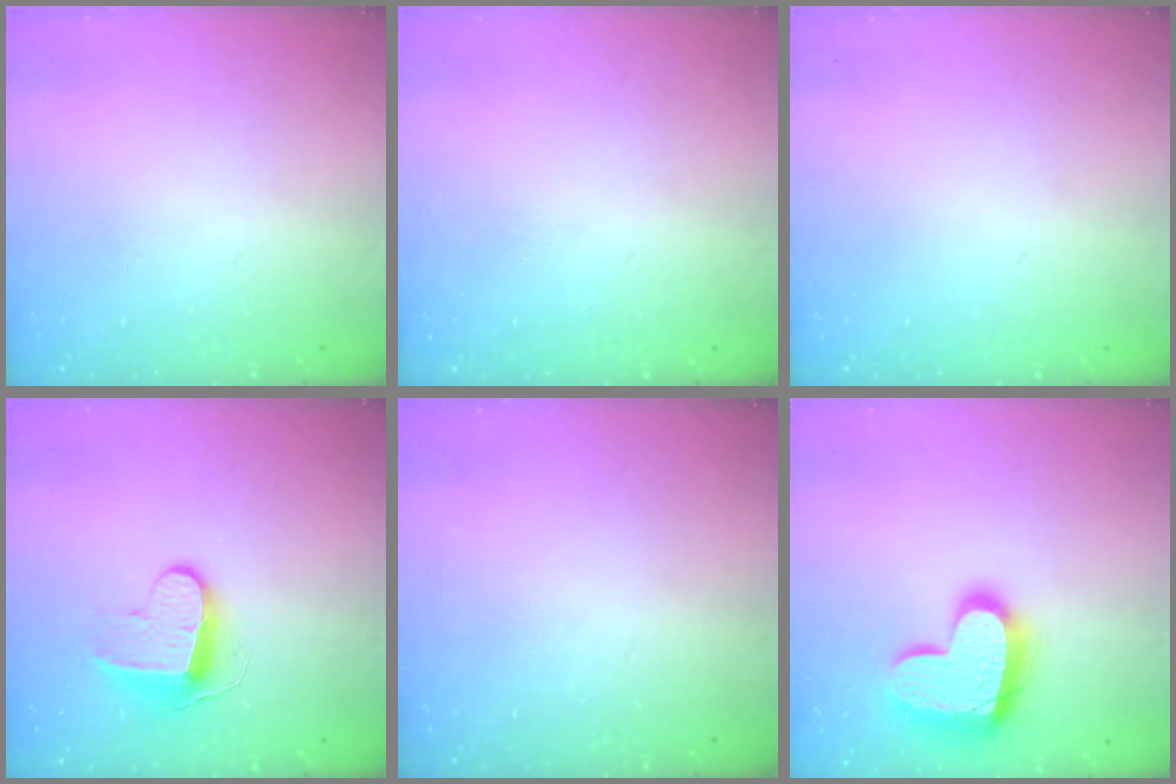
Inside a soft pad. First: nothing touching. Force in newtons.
{"total": 0.5, "press": 0.5, "slide": 0.1}
{"total": 0.0}
{"total": 9.6, "press": 9.6, "slide": 0.3}
{"total": 0.0}
{"total": 17.5, "press": 17.4, "slide": 1.3}